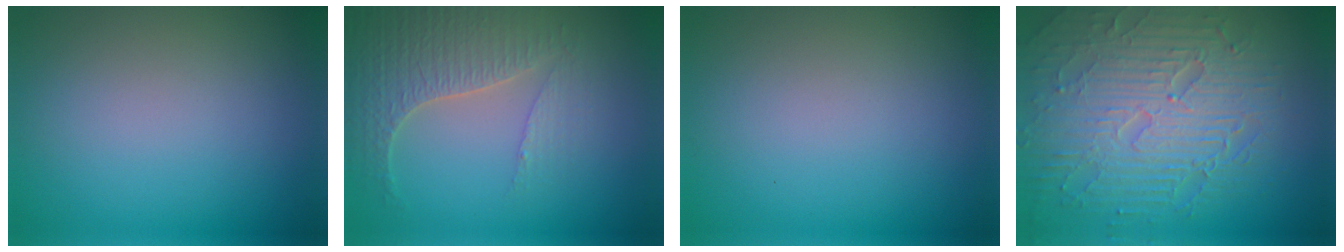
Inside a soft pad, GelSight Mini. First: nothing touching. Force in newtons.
{"total": 3.9, "press": 3.8, "slide": 0.7}
{"total": 0.0}
{"total": 9.7, "press": 6.5, "slide": 7.2}